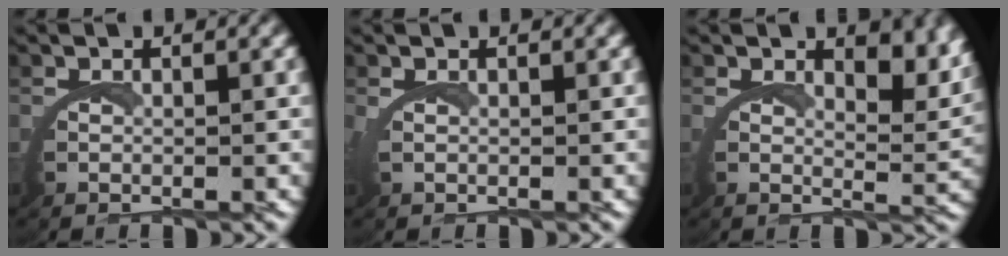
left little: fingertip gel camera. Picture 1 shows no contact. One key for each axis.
{"total": 0.7, "fx": 0.6, "fy": 0.0, "fz": 0.4, "tx": -0.013, "ty": 0.001, "tz": 0.013}
{"total": 4.6, "fx": 3.5, "fy": 0.9, "fz": 2.9, "tx": -0.049, "ty": -0.014, "tz": 0.052}